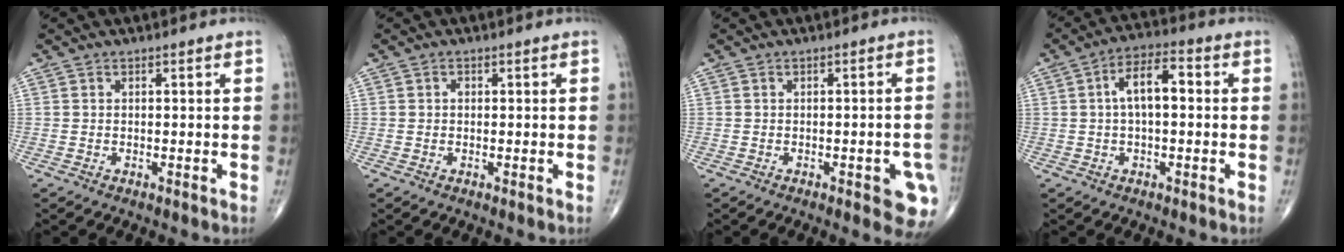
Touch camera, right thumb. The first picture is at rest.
{"total": 0.9, "force": [0.0, 0.6, 0.6], "torque": [-0.009, 0.001, -0.001]}
{"total": 7.4, "force": [-2.8, 2.4, 6.5], "torque": [-0.058, 0.004, -0.032]}
{"total": 7.9, "force": [0.8, 3.6, 7.0], "torque": [-0.120, 0.028, 0.006]}